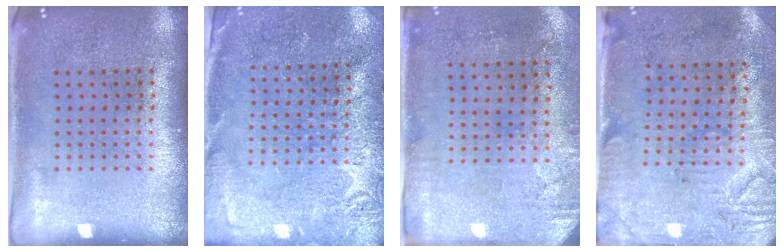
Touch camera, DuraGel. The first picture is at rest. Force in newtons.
{"total": 2.7, "press": 2.7, "slide": 0.4}
{"total": 2.9, "press": 2.4, "slide": 1.7}
{"total": 3.0, "press": 2.5, "slide": 1.6}